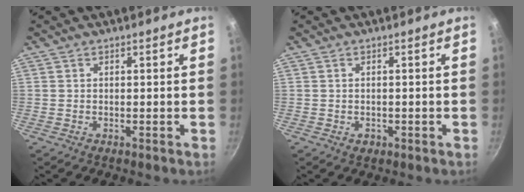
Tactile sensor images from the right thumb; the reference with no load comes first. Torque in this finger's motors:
{"motor_torque": [-0.35, 0.19, -0.21, 0.04, 0.02]}